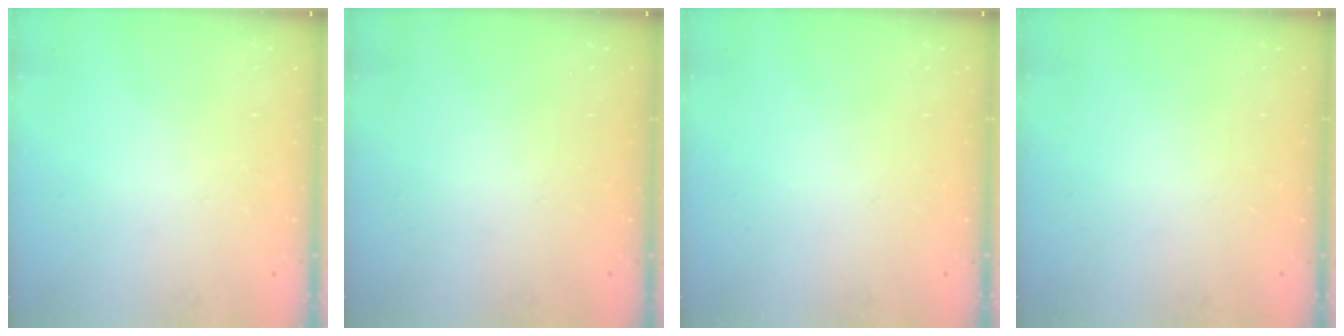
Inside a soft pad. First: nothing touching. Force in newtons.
{"total": 0.0}
{"total": 0.0}
{"total": 0.0}